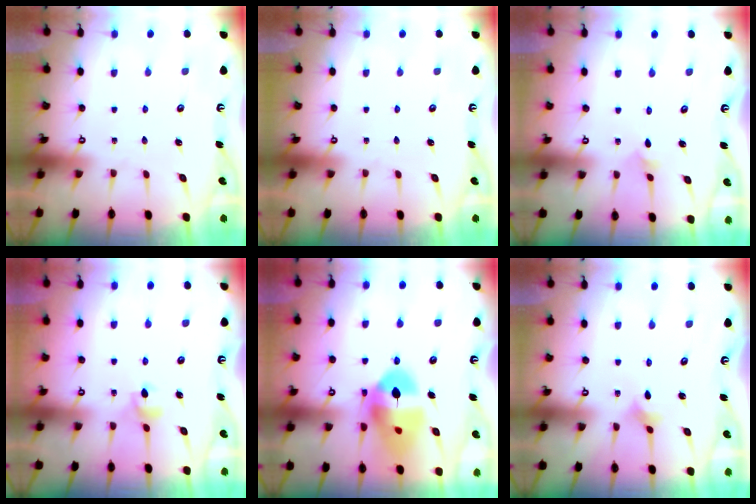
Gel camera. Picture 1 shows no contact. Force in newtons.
{"total": 0.0}
{"total": 2.3, "press": 2.3, "slide": 0.5}
{"total": 4.8, "press": 4.8, "slide": 0.7}
{"total": 16.5, "press": 16.4, "slide": 1.9}
{"total": 2.9, "press": 2.9, "slide": 0.5}